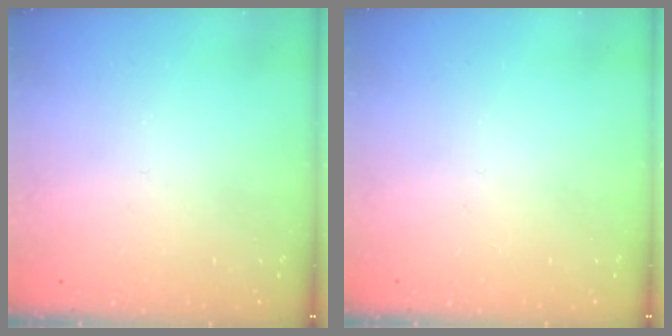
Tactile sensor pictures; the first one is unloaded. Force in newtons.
{"total": 0.0}